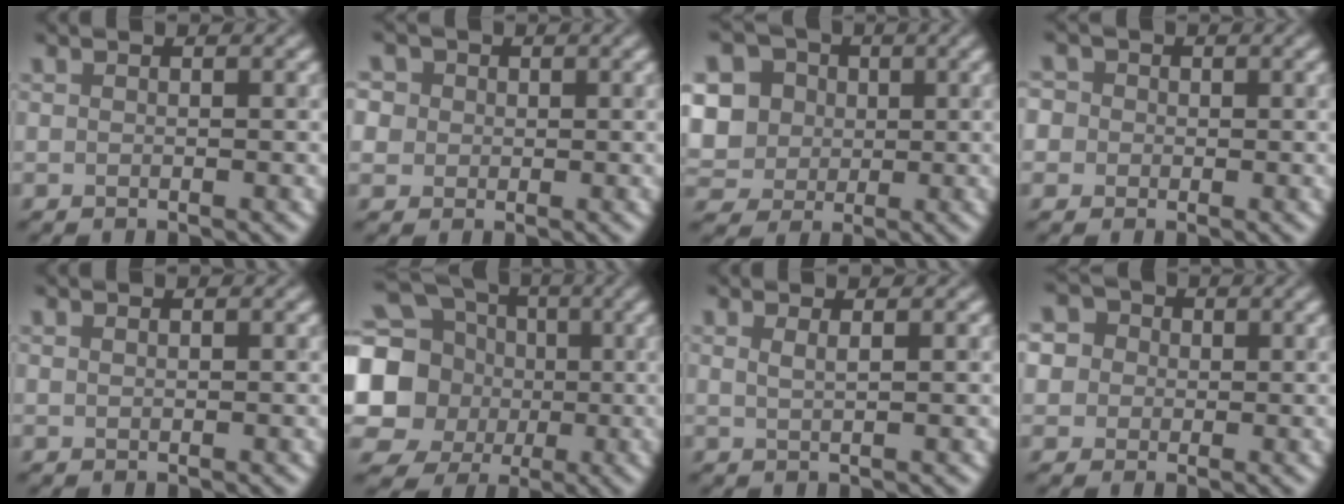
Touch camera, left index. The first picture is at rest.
{"total": 2.1, "force": [0.7, 2.0, 0.1], "torque": [-0.030, 0.014, 0.026]}
{"total": 7.5, "force": [1.0, 6.9, 2.8], "torque": [-0.088, 0.018, 0.029]}
{"total": 1.5, "force": [0.1, 1.5, -0.3], "torque": [0.005, 0.020, 0.001]}
{"total": 0.8, "force": [0.7, 0.3, 0.2], "torque": [0.002, 0.007, 0.004]}
{"total": 11.8, "force": [-0.6, 11.1, 3.9], "torque": [-0.156, 0.007, -0.012]}
{"total": 1.5, "force": [1.1, 0.4, 1.0], "torque": [-0.006, 0.009, 0.003]}
{"total": 3.6, "force": [1.5, 3.2, 0.9], "torque": [-0.032, 0.024, 0.021]}